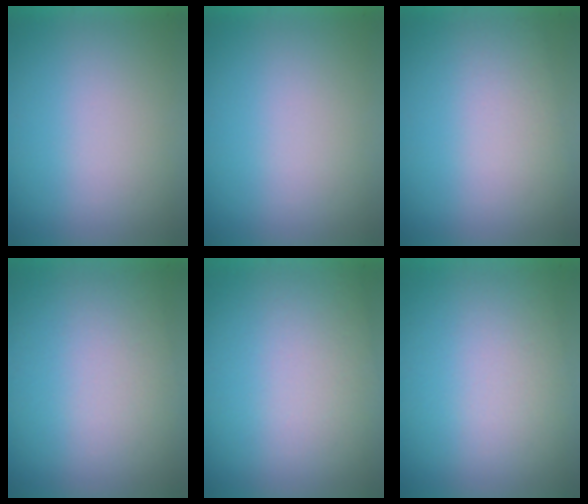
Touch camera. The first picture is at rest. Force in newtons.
{"total": 1.4}
{"total": 1.0}
{"total": 2.6}
{"total": 3.2}
{"total": 2.6}